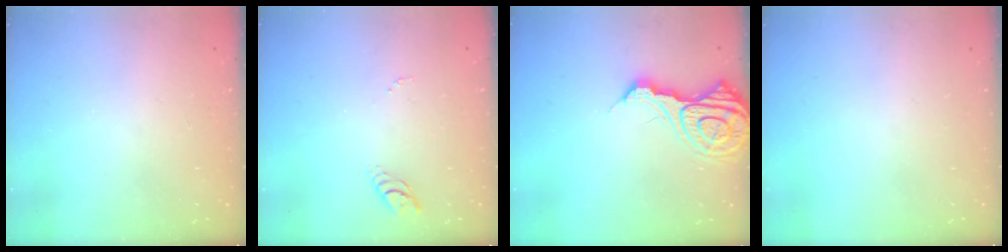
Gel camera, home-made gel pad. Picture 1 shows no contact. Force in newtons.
{"total": 4.1, "press": 4.0, "slide": 0.4}
{"total": 13.8, "press": 13.7, "slide": 1.5}
{"total": 0.0}